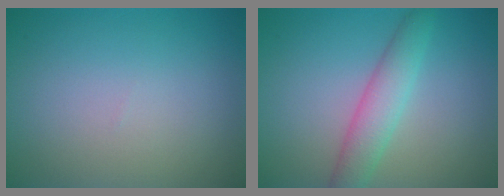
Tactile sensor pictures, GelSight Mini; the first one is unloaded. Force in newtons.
{"total": 3.5, "press": 3.5, "slide": 0.1}